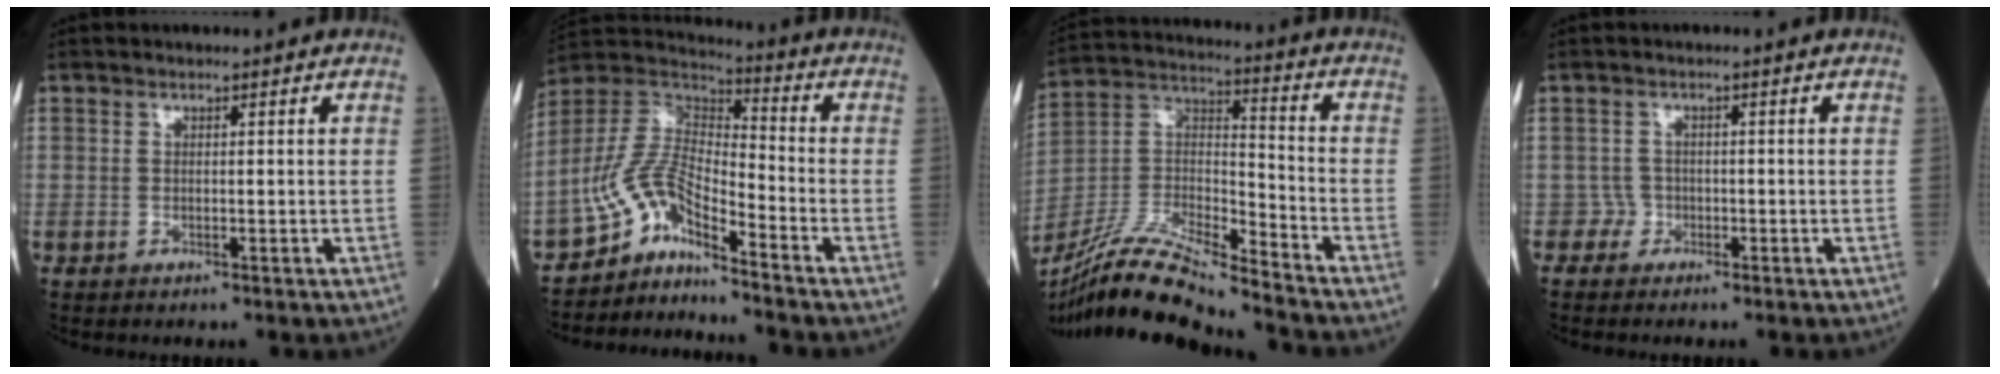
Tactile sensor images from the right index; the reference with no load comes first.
{"total": 8.4, "force": [-7.2, 1.5, 4.1], "torque": [-0.098, 0.034, -0.141]}
{"total": 17.6, "force": [-15.6, 0.1, 8.0], "torque": [-0.168, -0.002, -0.294]}
{"total": 1.4, "force": [-0.9, 1.0, -0.4], "torque": [0.012, 0.008, -0.023]}